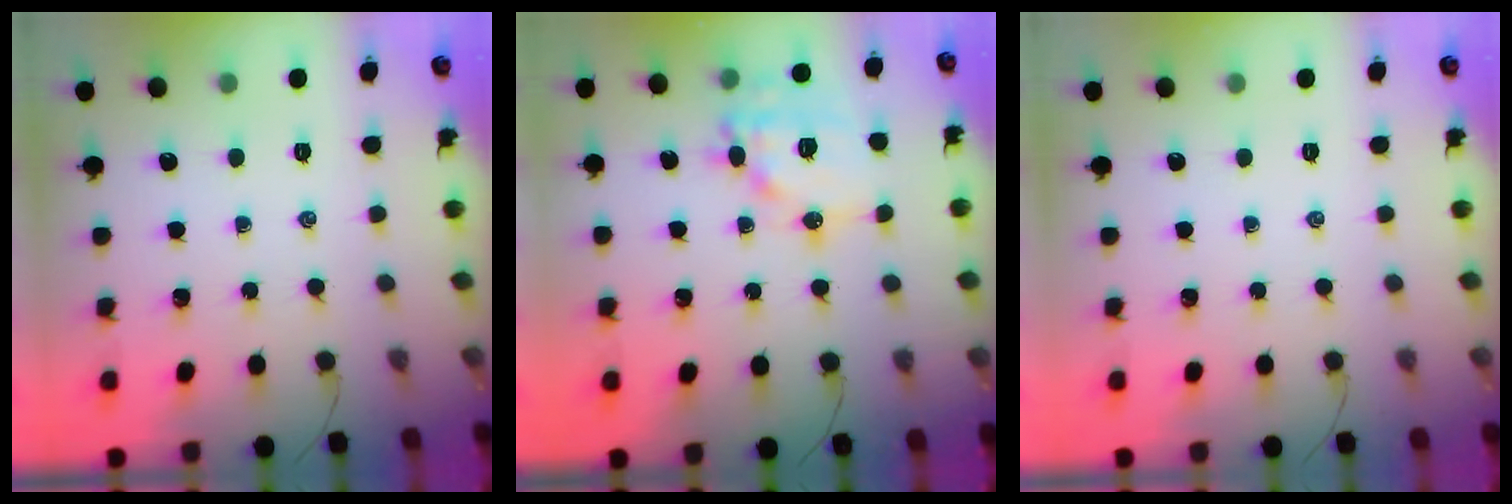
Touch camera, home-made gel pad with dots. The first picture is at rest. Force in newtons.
{"total": 15.0, "press": 14.7, "slide": 2.7}
{"total": 0.0}